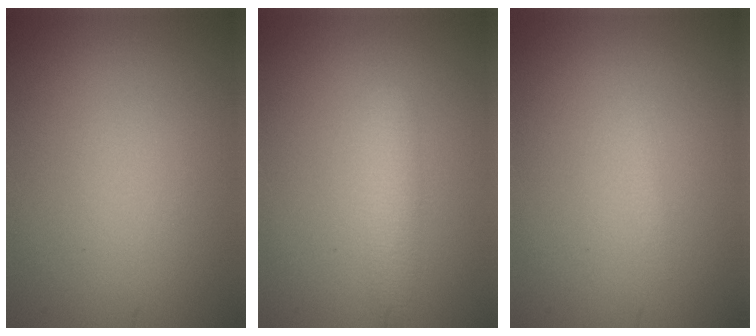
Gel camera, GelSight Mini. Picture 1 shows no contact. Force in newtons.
{"total": 2.3, "press": 2.3, "slide": 0.1}
{"total": 0.7, "press": 0.6, "slide": 0.1}